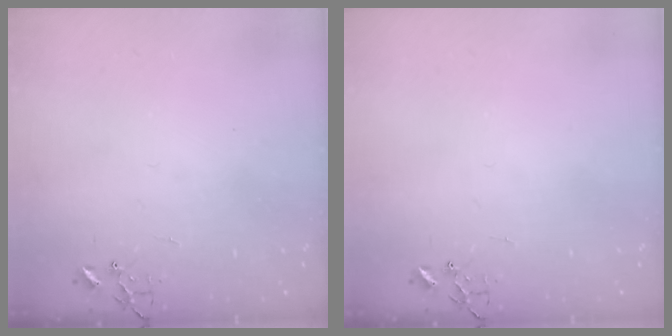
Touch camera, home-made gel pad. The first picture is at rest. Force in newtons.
{"total": 0.0}